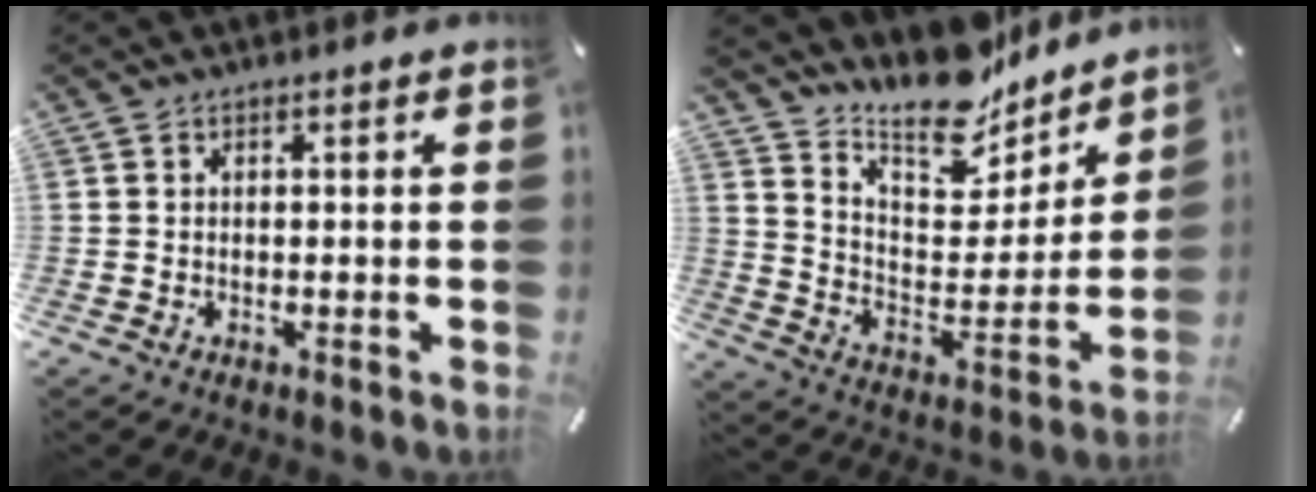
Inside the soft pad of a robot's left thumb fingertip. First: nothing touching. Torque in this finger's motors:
{"motor_torque": [1.58, -1.08, 0.91, -1.86, 0.00]}